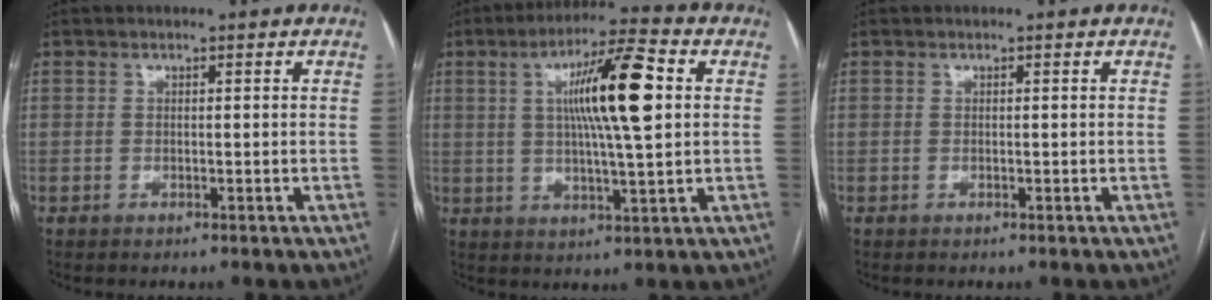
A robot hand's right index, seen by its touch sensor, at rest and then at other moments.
{"total": 13.0, "force": [2.6, 1.0, 12.7], "torque": [-0.217, 0.012, 0.041]}
{"total": 0.0}